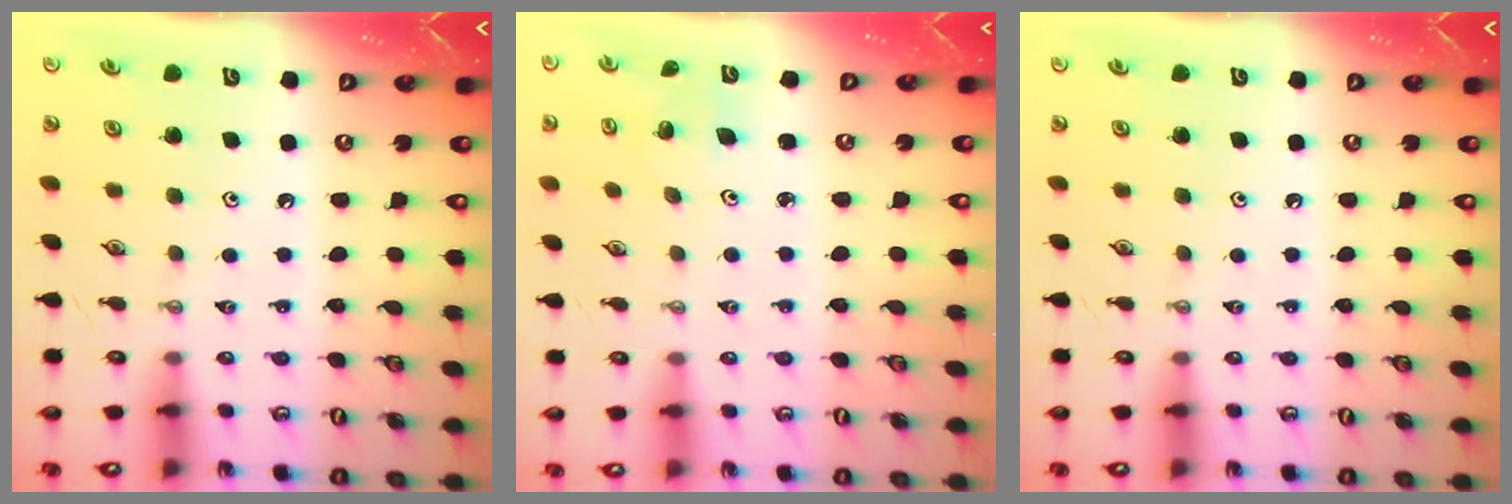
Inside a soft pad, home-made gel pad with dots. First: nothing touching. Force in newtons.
{"total": 2.3, "press": 2.3, "slide": 0.2}
{"total": 0.0}